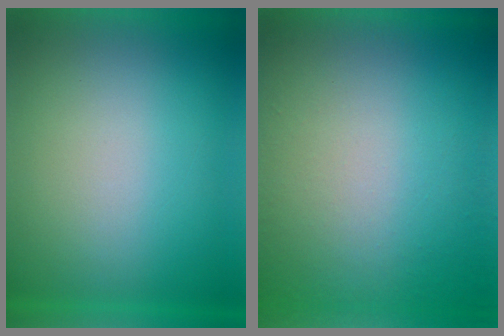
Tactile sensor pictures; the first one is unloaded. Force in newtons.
{"total": 5.2}